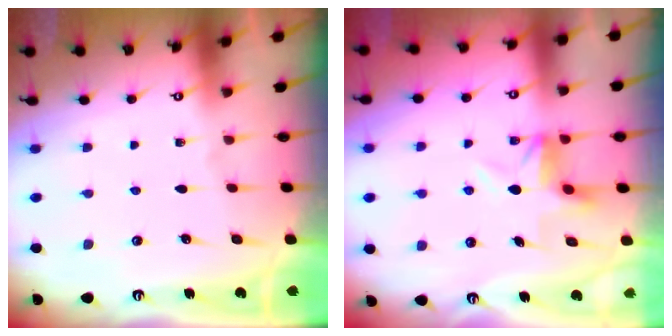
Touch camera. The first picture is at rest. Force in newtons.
{"total": 4.8, "press": 4.8, "slide": 0.3}